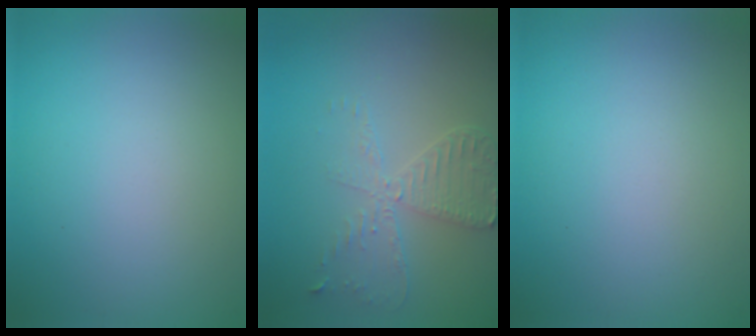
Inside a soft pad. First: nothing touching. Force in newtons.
{"total": 3.5, "press": 3.0, "slide": 1.8}
{"total": 0.0}